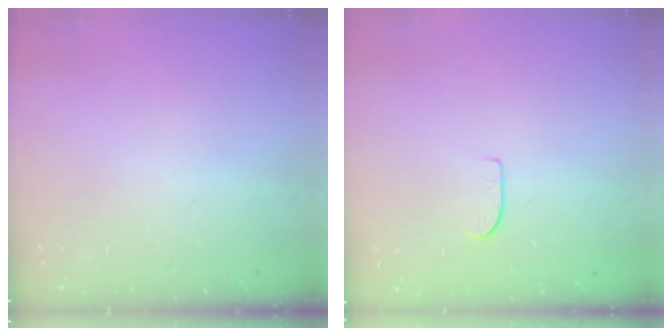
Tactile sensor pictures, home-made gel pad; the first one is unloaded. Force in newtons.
{"total": 6.1, "press": 6.1, "slide": 0.5}